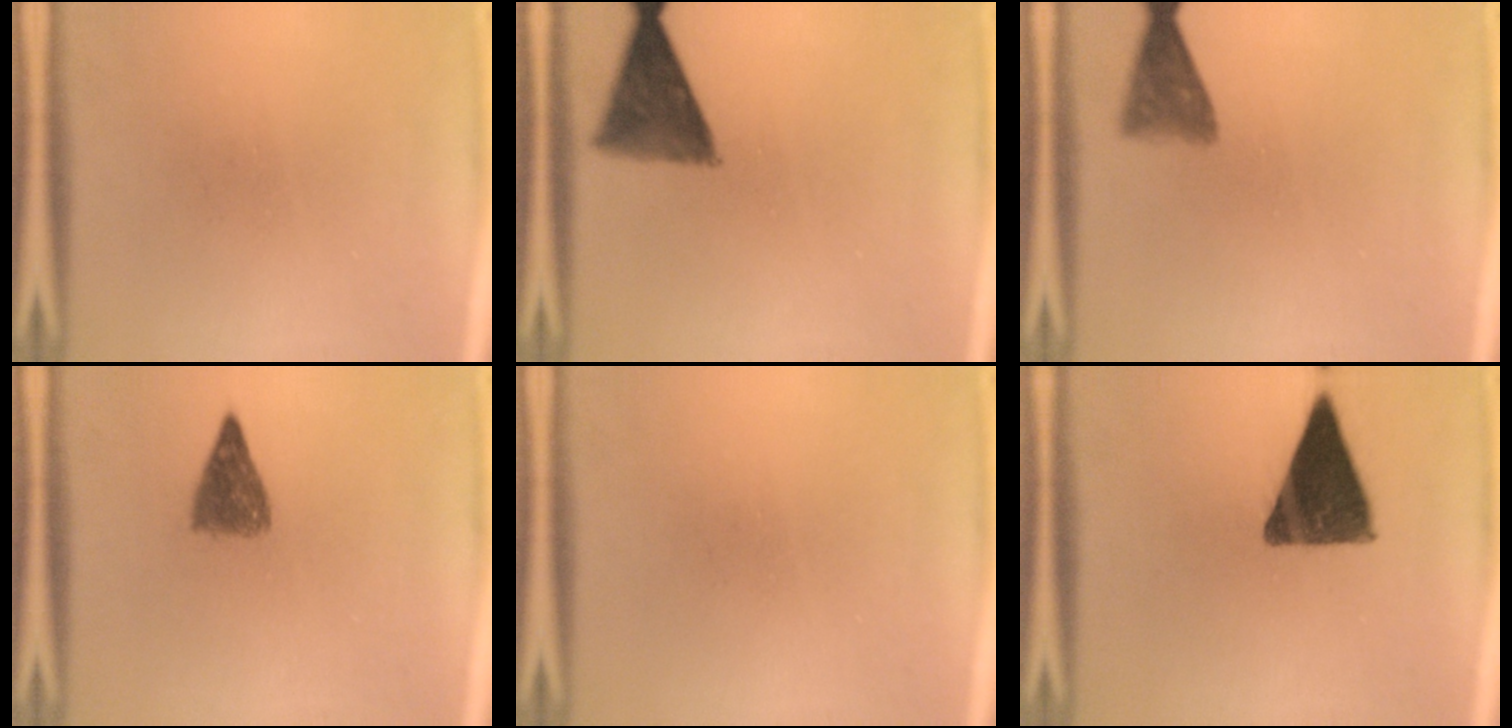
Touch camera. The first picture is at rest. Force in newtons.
{"total": 9.0}
{"total": 4.8}
{"total": 4.0}
{"total": 0.0}
{"total": 12.9}